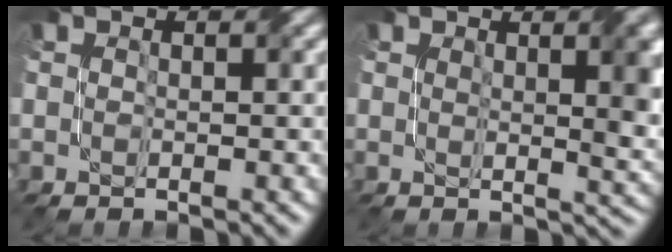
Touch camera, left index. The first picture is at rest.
{"total": 4.6, "force": [1.5, 1.3, 4.2], "torque": [-0.047, 0.000, 0.026]}